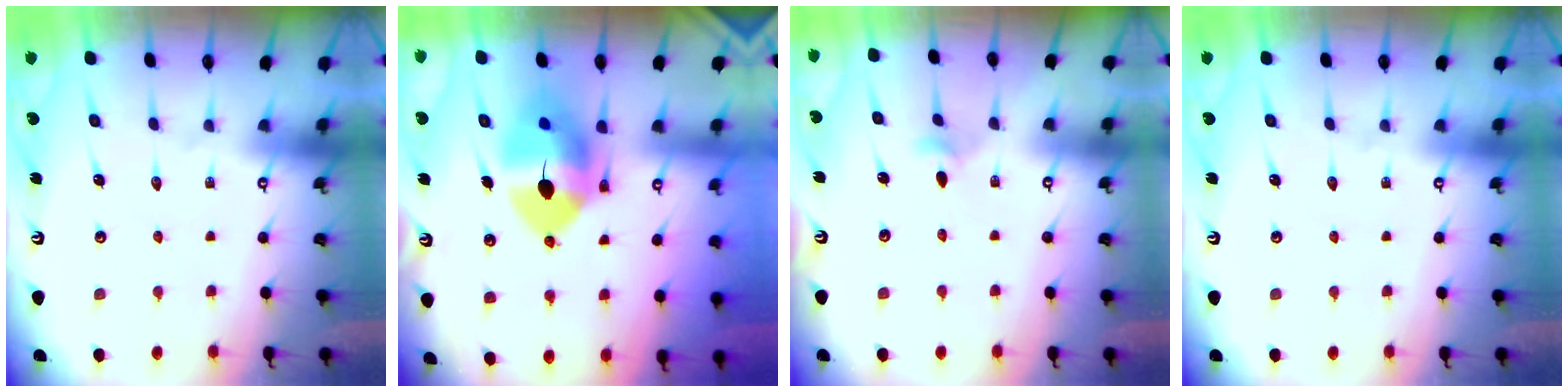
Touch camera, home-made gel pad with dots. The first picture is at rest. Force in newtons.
{"total": 13.1, "press": 12.9, "slide": 2.3}
{"total": 3.1, "press": 3.0, "slide": 0.7}
{"total": 0.0}